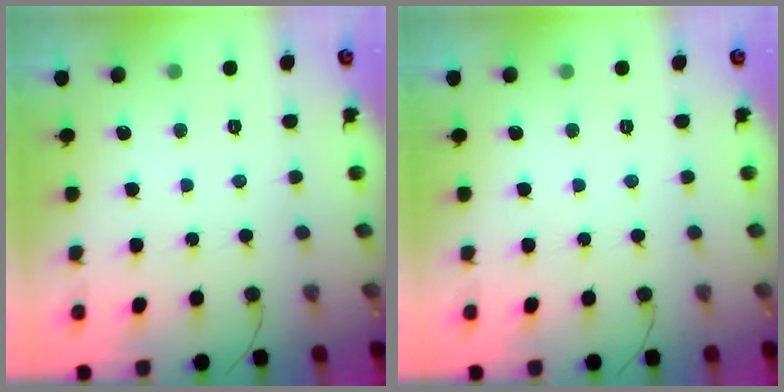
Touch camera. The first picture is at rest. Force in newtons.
{"total": 0.0}